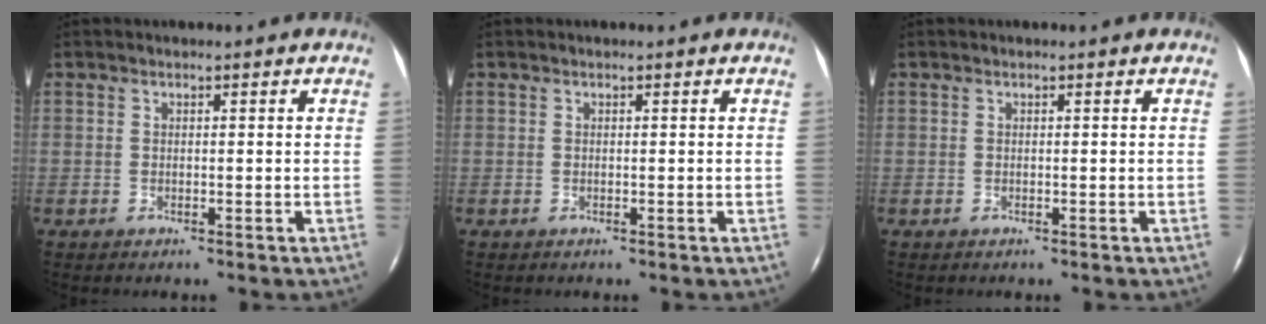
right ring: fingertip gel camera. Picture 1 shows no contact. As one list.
[{"total": 0.0}, {"total": 0.0}]